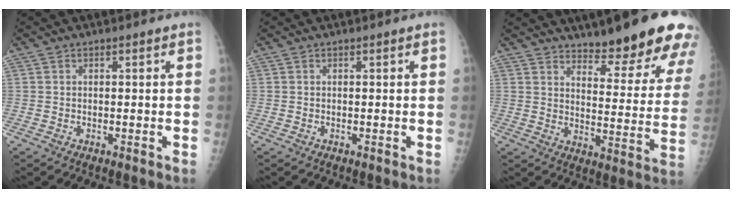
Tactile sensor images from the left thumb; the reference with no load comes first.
{"total": 0.0}
{"total": 20.2, "force": [15.3, 4.7, 12.4], "torque": [-0.133, -0.100, 0.201]}